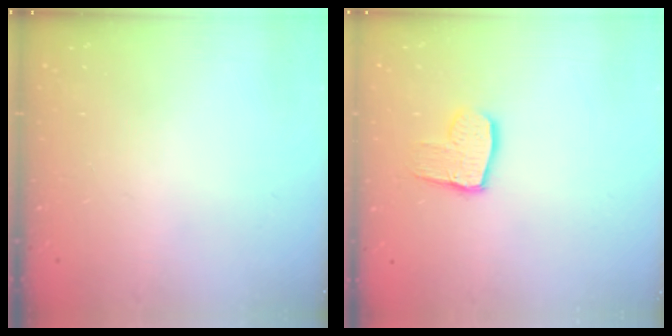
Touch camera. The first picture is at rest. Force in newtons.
{"total": 10.1, "press": 10.0, "slide": 0.8}